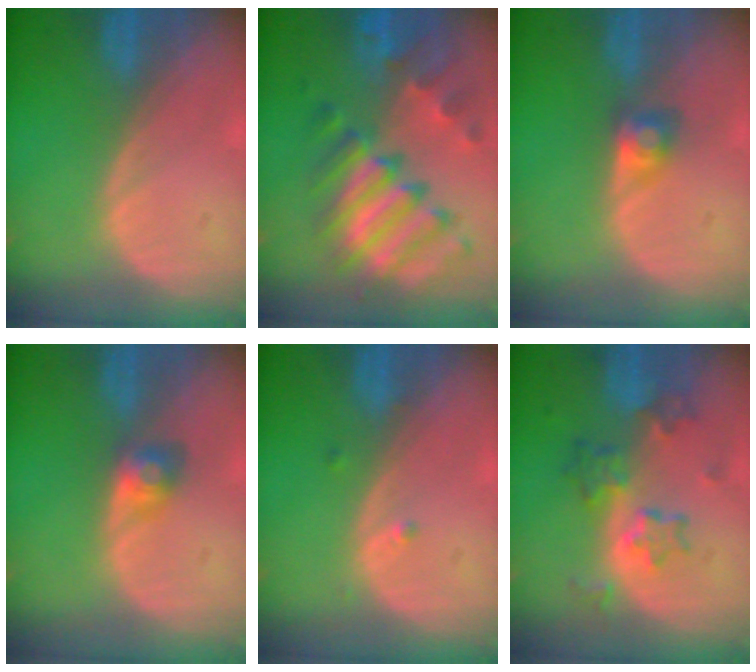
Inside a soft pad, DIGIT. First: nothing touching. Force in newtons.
{"total": 11.5, "press": 9.8, "slide": 6.0}
{"total": 2.7, "press": 2.5, "slide": 1.0}
{"total": 2.9, "press": 2.7, "slide": 1.0}
{"total": 1.0, "press": 0.8, "slide": 0.6}
{"total": 7.0, "press": 6.3, "slide": 3.1}